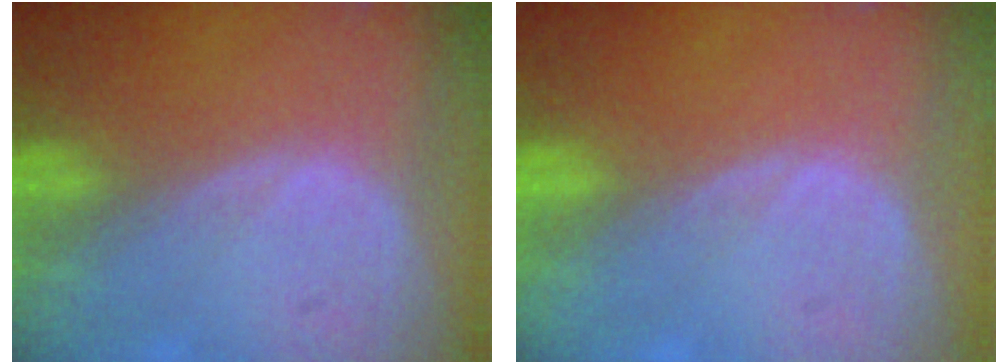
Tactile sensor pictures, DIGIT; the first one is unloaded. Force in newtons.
{"total": 0.0}